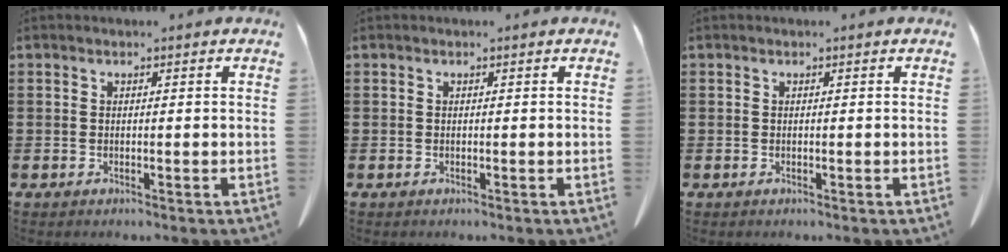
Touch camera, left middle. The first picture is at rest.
{"total": 0.0}
{"total": 0.0}